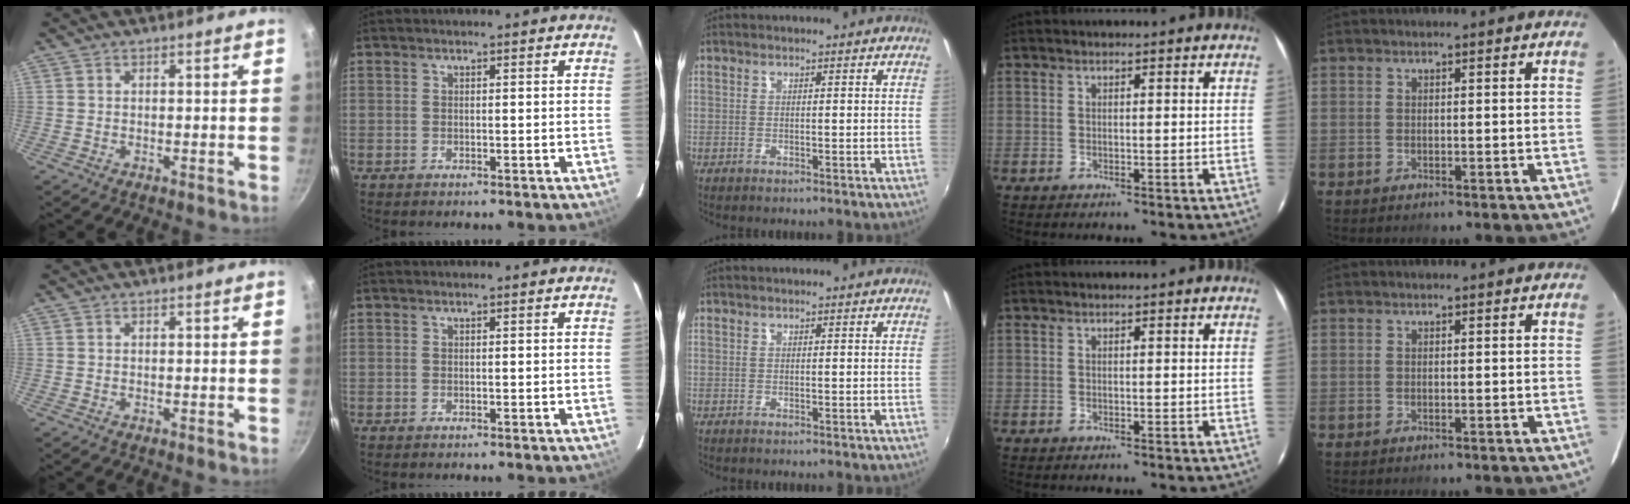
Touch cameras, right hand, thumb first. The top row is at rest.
{}